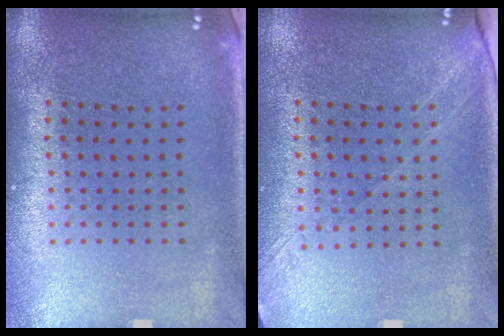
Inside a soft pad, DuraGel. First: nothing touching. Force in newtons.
{"total": 1.5, "press": 1.3, "slide": 0.8}